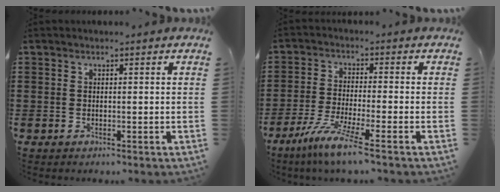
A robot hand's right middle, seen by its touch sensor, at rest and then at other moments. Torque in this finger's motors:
{"motor_torque": [1.52, -0.62, 0.18, 0.06]}